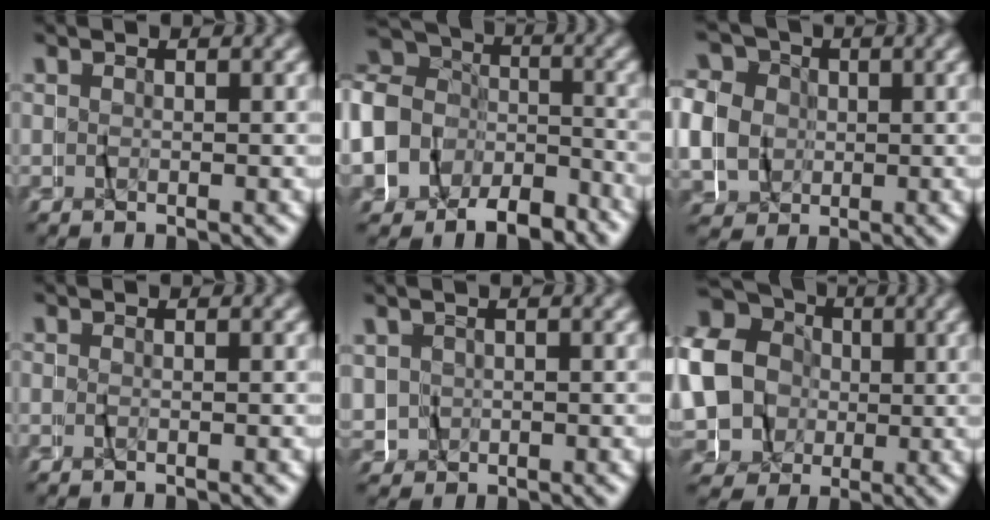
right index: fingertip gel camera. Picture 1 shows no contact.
{"total": 12.6, "force": [-2.7, 11.5, 4.6], "torque": [-0.126, -0.020, -0.071]}
{"total": 10.4, "force": [1.1, 9.4, 4.5], "torque": [-0.102, -0.007, 0.010]}
{"total": 0.8, "force": [-0.7, -0.4, 0.1], "torque": [-0.002, -0.001, -0.013]}
{"total": 1.6, "force": [-0.2, 1.6, 0.3], "torque": [-0.022, -0.006, 0.000]}
{"total": 18.7, "force": [1.0, 17.0, 7.9], "torque": [-0.202, -0.030, 0.000]}